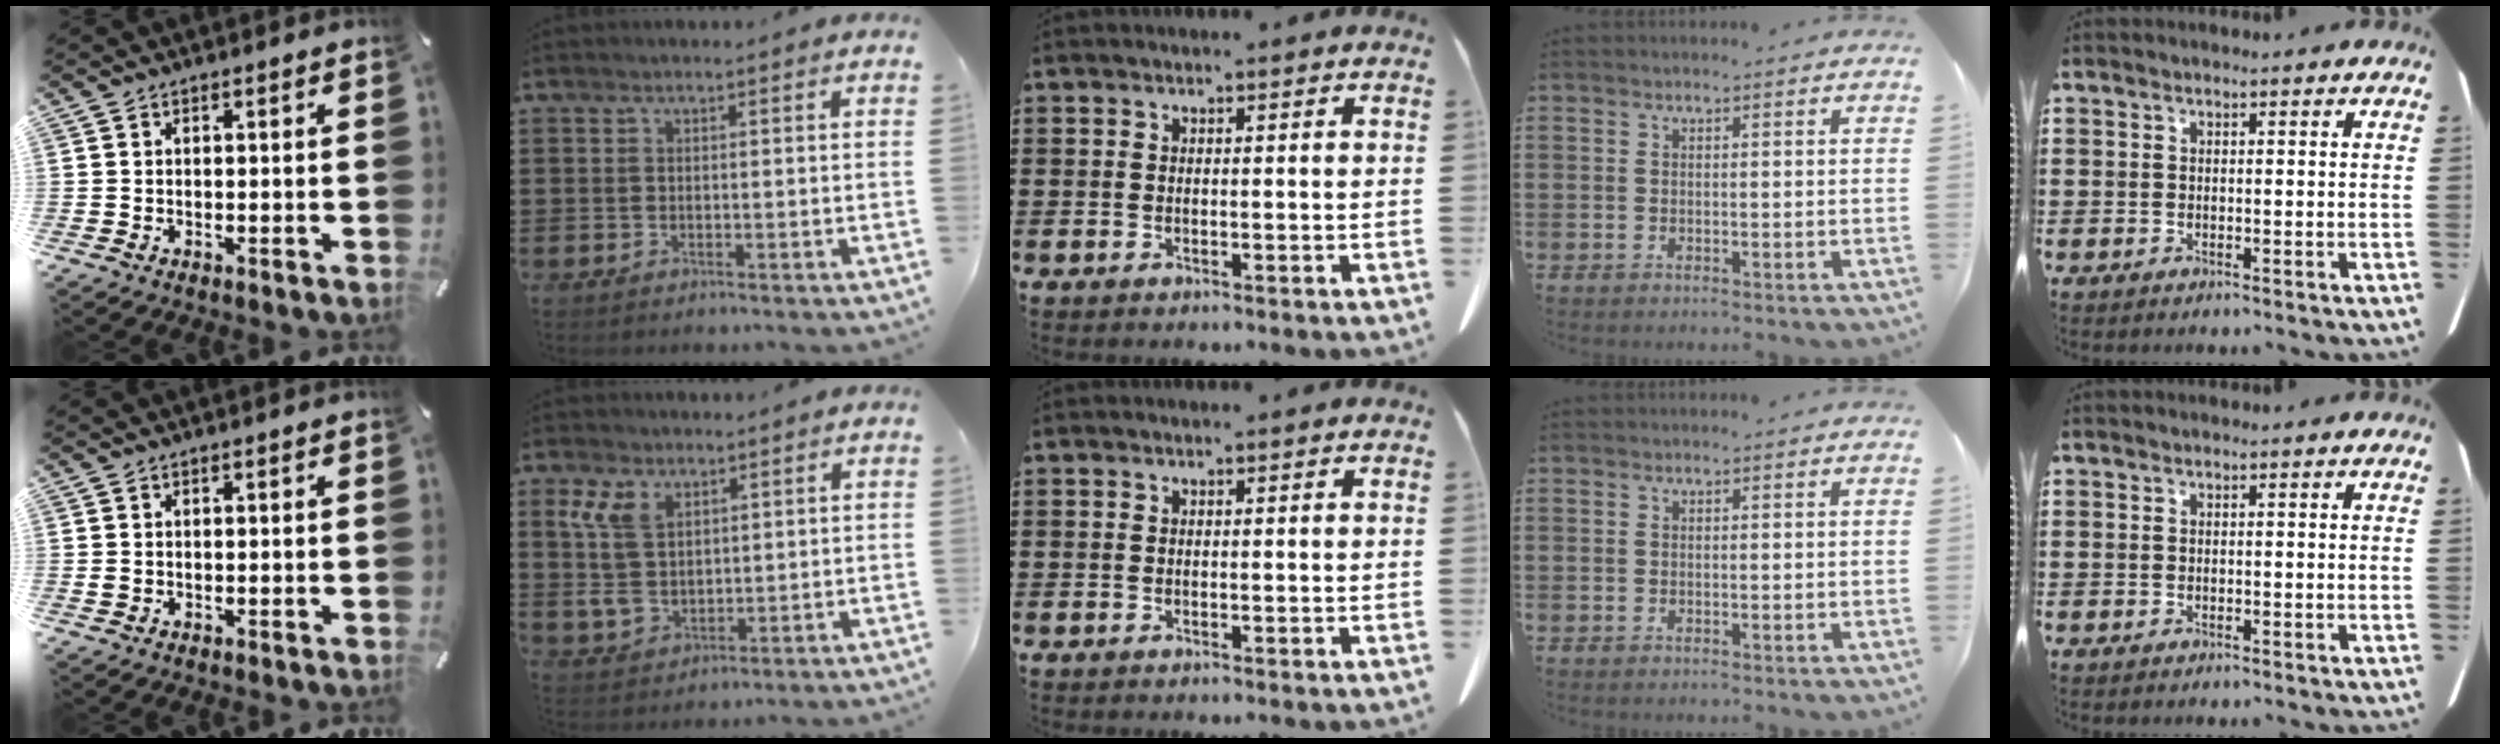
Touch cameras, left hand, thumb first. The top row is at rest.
{"thumb": {"total": 0.8, "force": [-0.1, 0.6, 0.5], "torque": [-0.011, 0.003, -0.002]}, "index": {"total": 7.5, "force": [2.9, 4.9, 4.8], "torque": [-0.130, 0.008, 0.051]}}